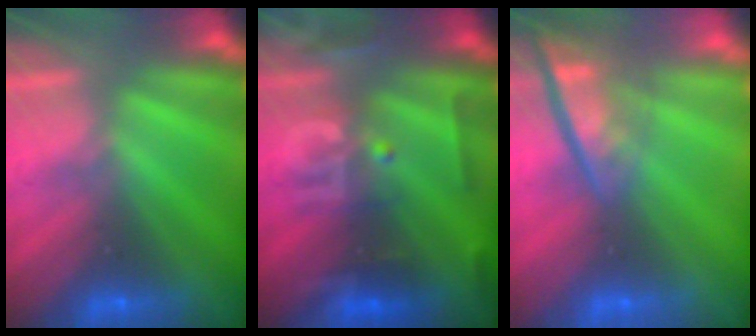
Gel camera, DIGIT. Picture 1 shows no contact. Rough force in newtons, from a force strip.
{"total": 2.8}
{"total": 4.7}